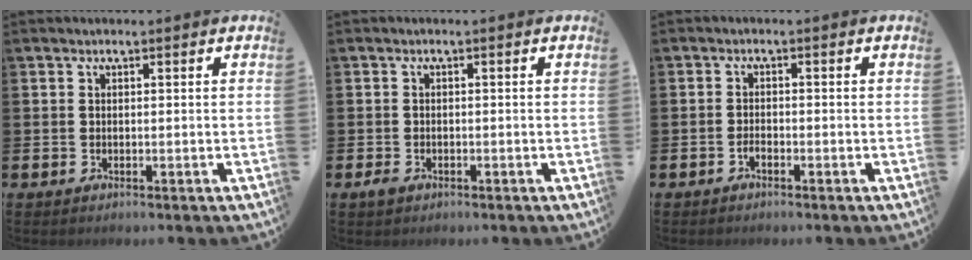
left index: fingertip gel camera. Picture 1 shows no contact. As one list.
[{"total": 1.2, "force": [-0.6, 0.9, 0.7], "torque": [-0.017, 0.004, -0.013]}, {"total": 1.0, "force": [-0.8, 0.3, 0.5], "torque": [-0.018, -0.001, -0.014]}]